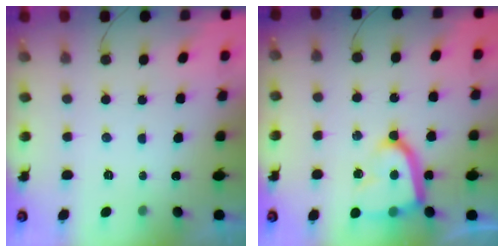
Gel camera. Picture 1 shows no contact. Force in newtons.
{"total": 16.0, "press": 15.9, "slide": 1.4}